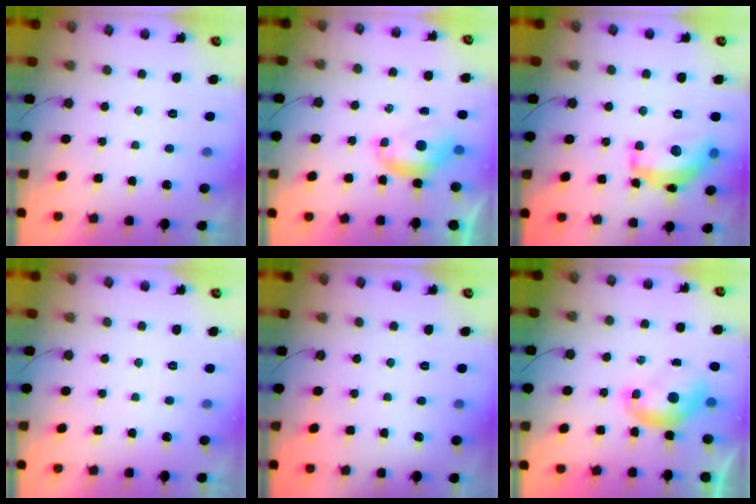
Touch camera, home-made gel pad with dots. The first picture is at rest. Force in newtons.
{"total": 6.8, "press": 6.7, "slide": 0.8}
{"total": 16.1, "press": 16.1, "slide": 0.8}
{"total": 0.0}
{"total": 0.0}
{"total": 6.8, "press": 6.7, "slide": 0.4}